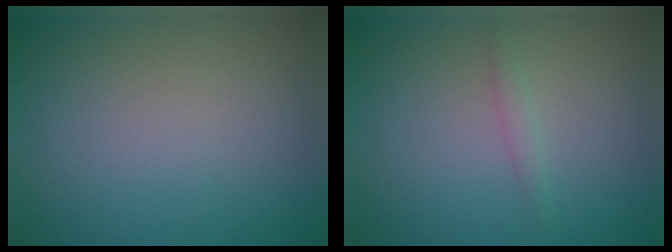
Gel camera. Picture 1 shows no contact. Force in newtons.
{"total": 0.8, "press": 0.8, "slide": 0.1}